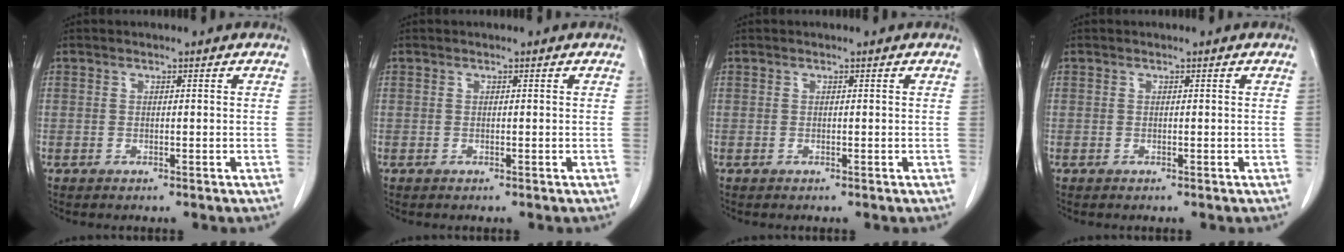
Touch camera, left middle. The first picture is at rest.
{"total": 0.0}
{"total": 0.0}
{"total": 0.0}